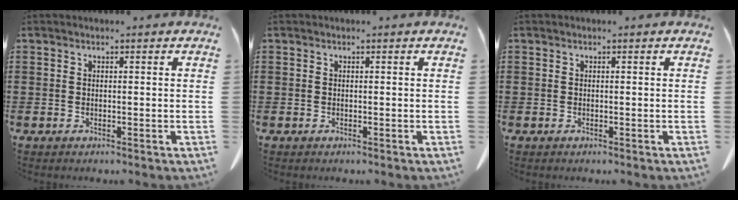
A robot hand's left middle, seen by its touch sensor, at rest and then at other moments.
{"total": 0.0}
{"total": 0.0}